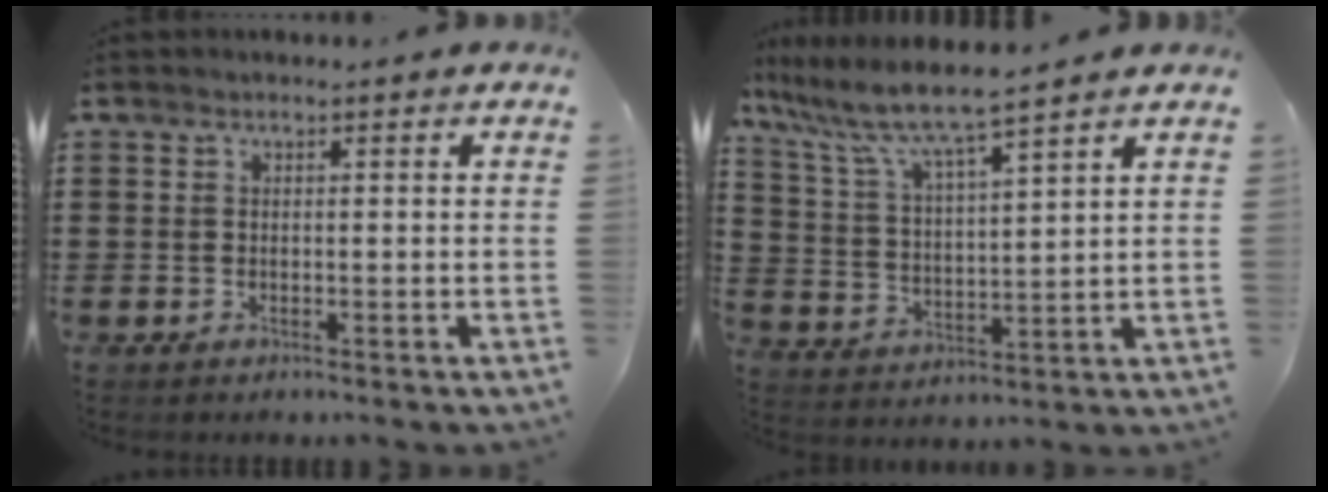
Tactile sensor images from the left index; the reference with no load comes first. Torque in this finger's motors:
{"motor_torque": [1.77, -0.38, 0.34, 0.21]}